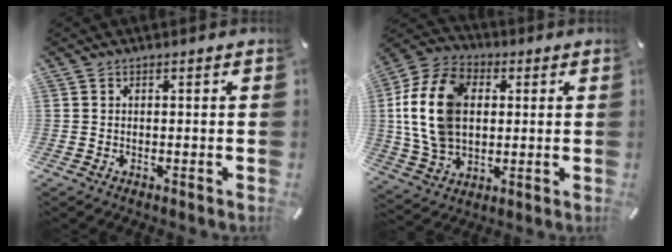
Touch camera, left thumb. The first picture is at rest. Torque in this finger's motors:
{"motor_torque": [1.79, 1.74, 2.32, -0.45, 0.71]}